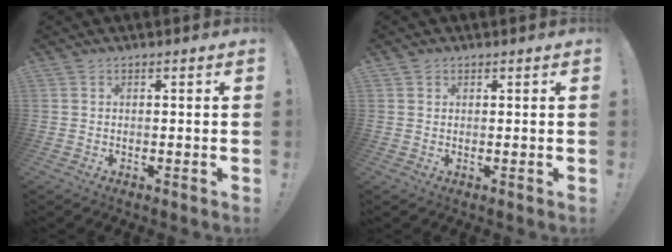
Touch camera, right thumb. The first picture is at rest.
{"total": 1.2, "force": [0.8, 0.8, 0.1], "torque": [0.004, -0.001, 0.014]}